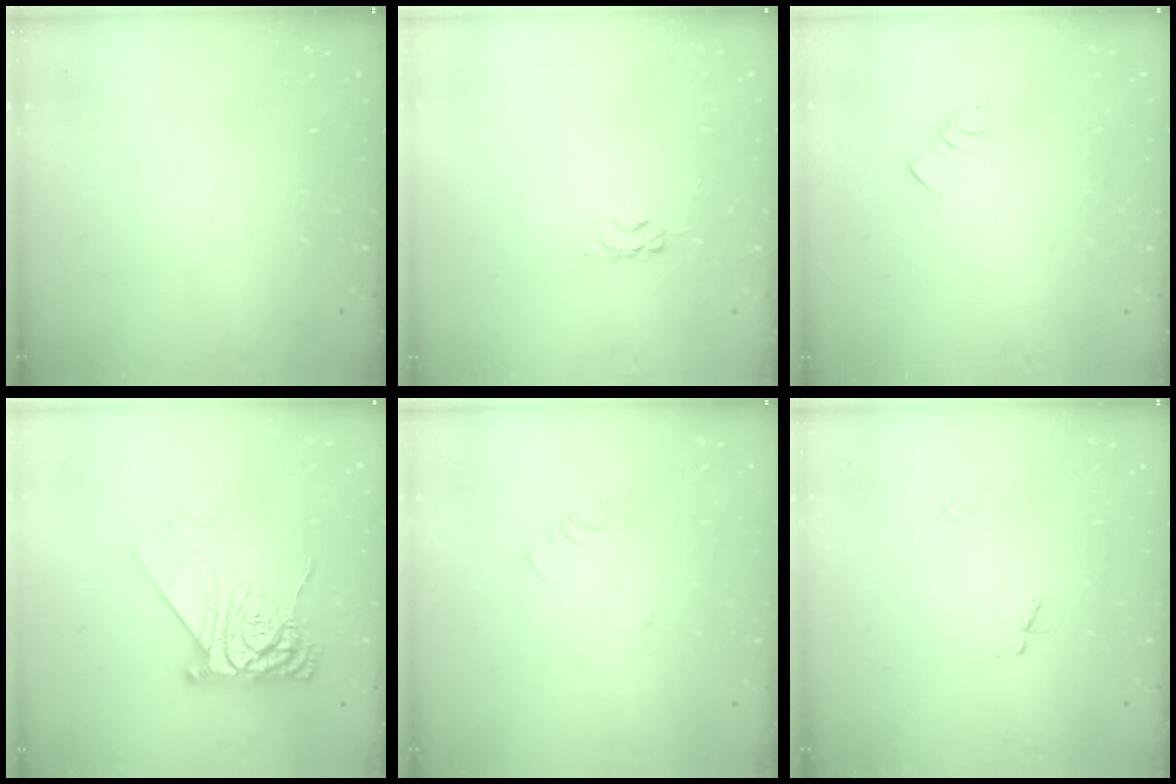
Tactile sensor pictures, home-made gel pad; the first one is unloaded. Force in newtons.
{"total": 3.1, "press": 3.0, "slide": 0.5}
{"total": 2.8, "press": 2.8, "slide": 0.2}
{"total": 12.3, "press": 12.3, "slide": 1.0}
{"total": 1.1, "press": 1.1, "slide": 0.3}
{"total": 2.3, "press": 2.3, "slide": 0.3}